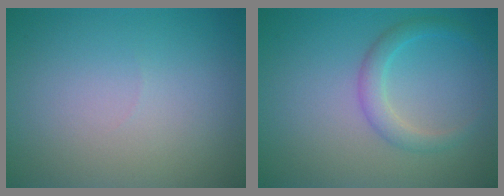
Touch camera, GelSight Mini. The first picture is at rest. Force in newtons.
{"total": 2.2, "press": 2.2, "slide": 0.0}